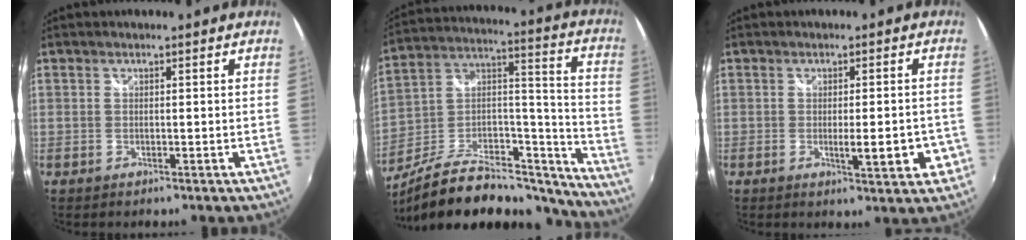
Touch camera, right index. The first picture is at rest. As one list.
[{"total": 23.1, "force": [-18.5, 7.7, 11.4], "torque": [-0.170, 0.036, -0.276]}, {"total": 7.1, "force": [-2.3, 1.8, 6.4], "torque": [-0.098, -0.017, -0.029]}]